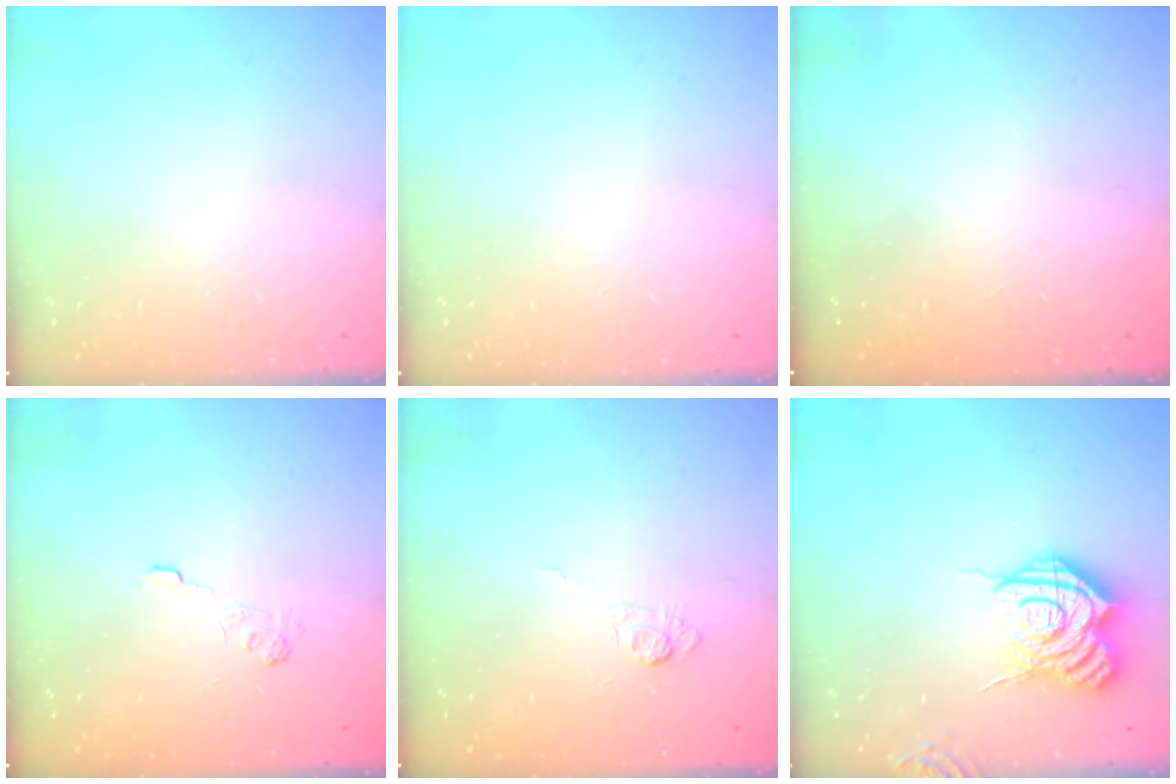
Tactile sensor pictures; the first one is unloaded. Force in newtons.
{"total": 0.0}
{"total": 2.6, "press": 2.5, "slide": 0.8}
{"total": 2.9, "press": 2.4, "slide": 1.5}
{"total": 2.9, "press": 2.4, "slide": 1.6}
{"total": 15.3, "press": 15.2, "slide": 1.5}